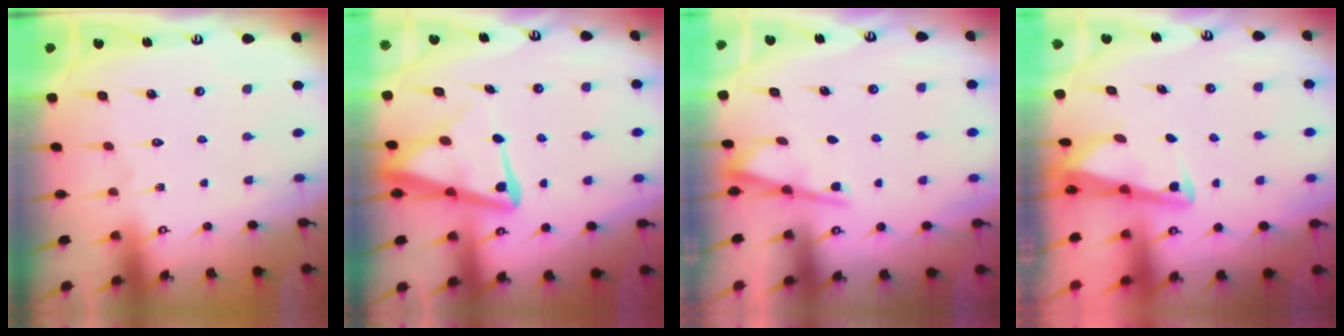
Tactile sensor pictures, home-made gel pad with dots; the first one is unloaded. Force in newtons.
{"total": 9.1, "press": 9.1, "slide": 1.0}
{"total": 2.6, "press": 2.6, "slide": 0.2}
{"total": 3.0, "press": 3.0, "slide": 0.4}